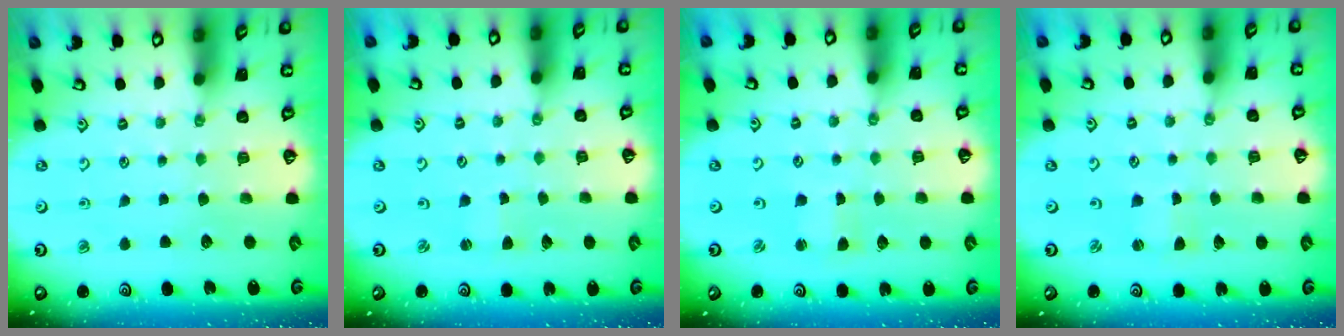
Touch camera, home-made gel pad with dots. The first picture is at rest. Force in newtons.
{"total": 1.6, "press": 1.6, "slide": 0.4}
{"total": 1.9, "press": 1.9, "slide": 0.4}
{"total": 1.5, "press": 1.4, "slide": 0.3}